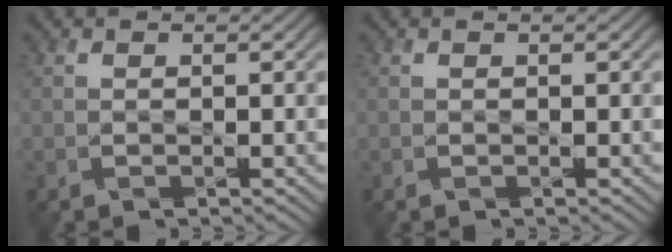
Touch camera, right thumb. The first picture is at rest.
{"total": 0.0}